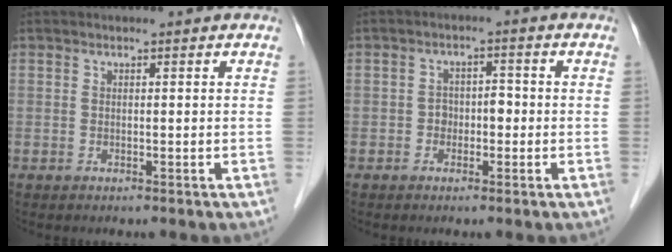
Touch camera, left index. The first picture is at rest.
{"total": 2.7, "force": [-0.7, 1.7, 1.9], "torque": [-0.025, 0.014, -0.012]}